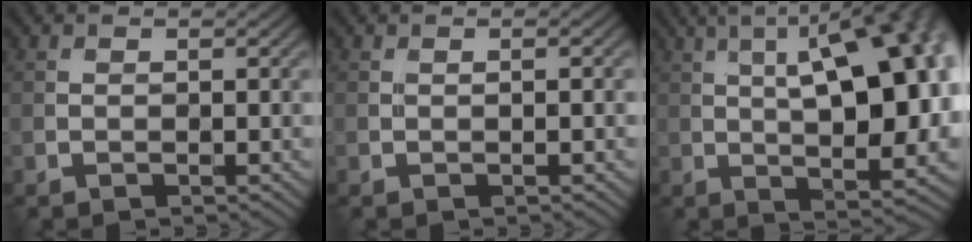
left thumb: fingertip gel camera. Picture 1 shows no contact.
{"total": 0.7, "force": [-0.1, -0.7, 0.2], "torque": [-0.008, 0.003, -0.001]}
{"total": 17.1, "force": [3.6, 5.8, 15.7], "torque": [-0.215, 0.043, 0.051]}